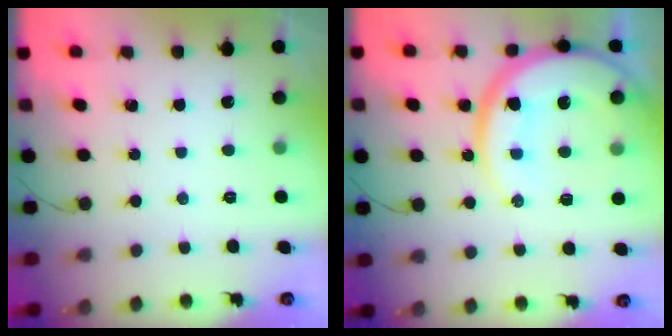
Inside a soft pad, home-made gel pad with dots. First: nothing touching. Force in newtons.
{"total": 18.3, "press": 18.2, "slide": 1.7}